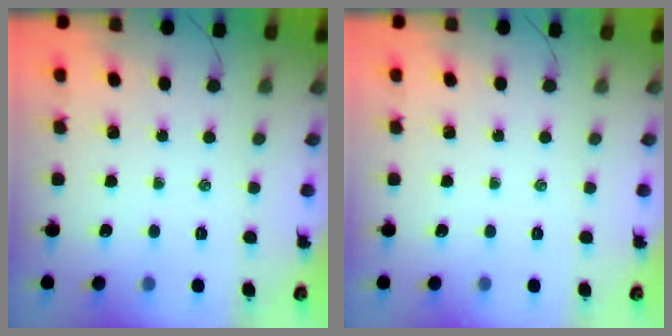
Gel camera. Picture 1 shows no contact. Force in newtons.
{"total": 0.0}